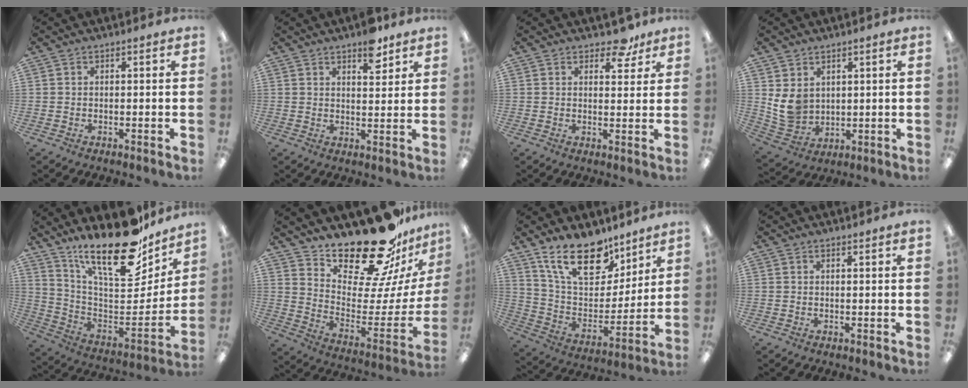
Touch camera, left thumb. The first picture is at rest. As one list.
[{"total": 6.7, "force": [5.0, 3.0, 3.4], "torque": [-0.022, -0.032, 0.081]}, {"total": 6.6, "force": [4.8, 3.4, 2.9], "torque": [-0.021, -0.025, 0.081]}, {"total": 8.0, "force": [2.7, 6.6, 3.5], "torque": [-0.084, -0.009, 0.055]}, {"total": 24.2, "force": [18.0, 8.4, 13.7], "torque": [-0.193, -0.132, 0.307]}, {"total": 23.4, "force": [19.4, 7.6, 10.6], "torque": [-0.144, -0.156, 0.332]}, {"total": 19.5, "force": [13.7, 9.5, 10.0], "torque": [-0.179, -0.078, 0.249]}, {"total": 0.7, "force": [0.7, 0.0, 0.1], "torque": [-0.003, -0.001, 0.013]}]